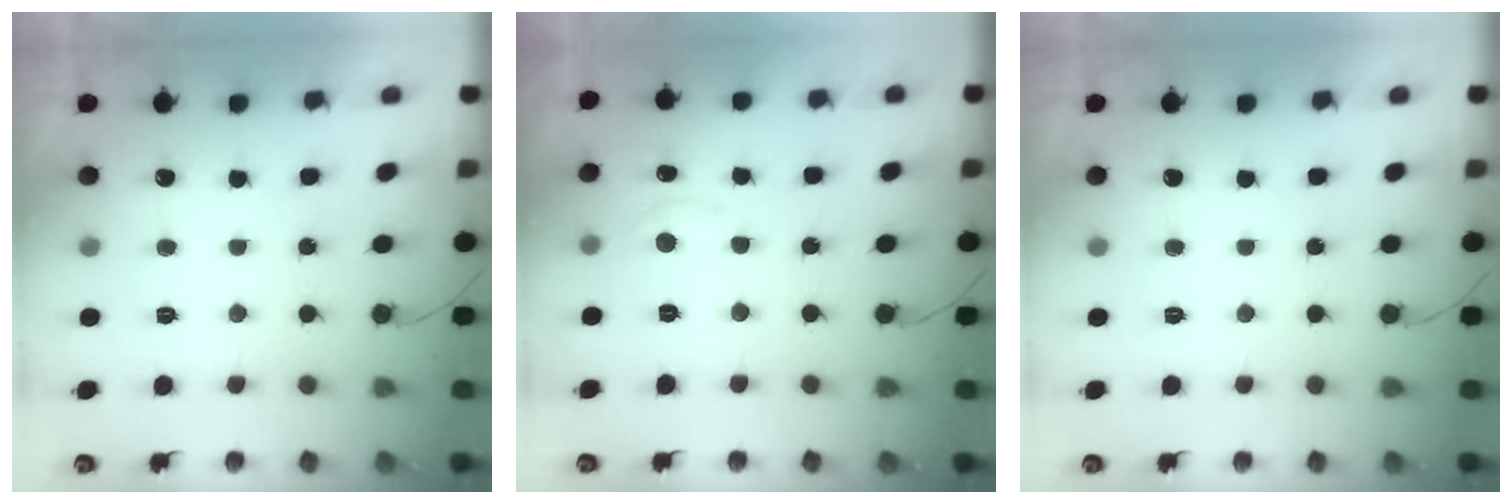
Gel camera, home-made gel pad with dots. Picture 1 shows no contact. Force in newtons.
{"total": 2.9, "press": 2.8, "slide": 0.4}
{"total": 0.0}